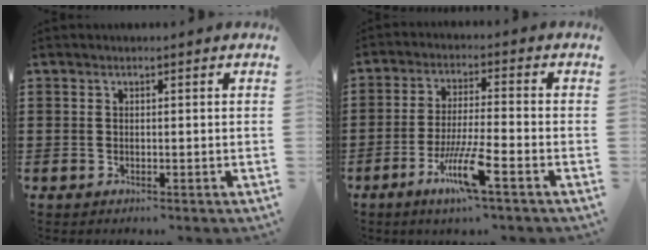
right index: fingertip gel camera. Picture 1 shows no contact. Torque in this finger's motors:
{"motor_torque": [0.87, -0.28, 0.26, 0.07]}